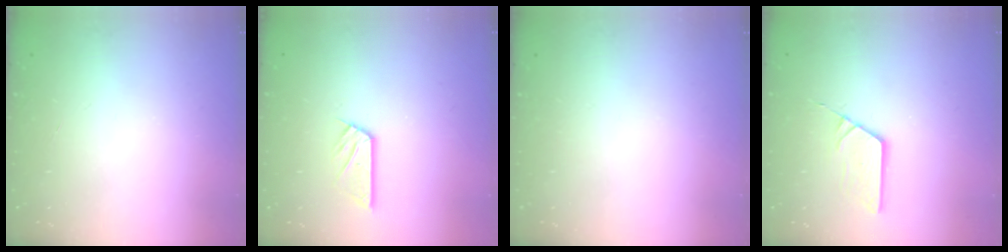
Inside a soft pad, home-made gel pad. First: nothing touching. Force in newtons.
{"total": 6.5, "press": 6.5, "slide": 0.2}
{"total": 0.0}
{"total": 3.5, "press": 3.5, "slide": 0.3}